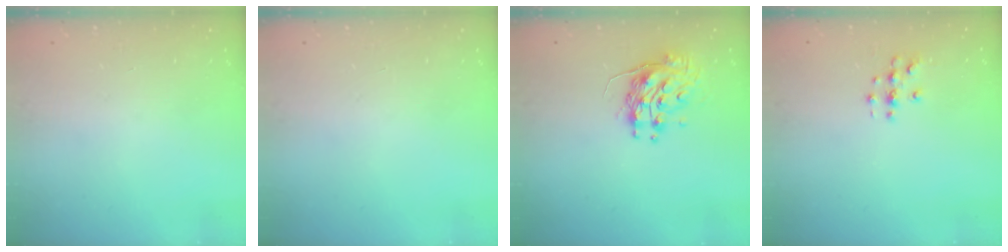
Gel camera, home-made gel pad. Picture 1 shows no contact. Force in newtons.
{"total": 0.0}
{"total": 9.8, "press": 9.8, "slide": 0.7}
{"total": 3.6, "press": 3.6, "slide": 0.5}